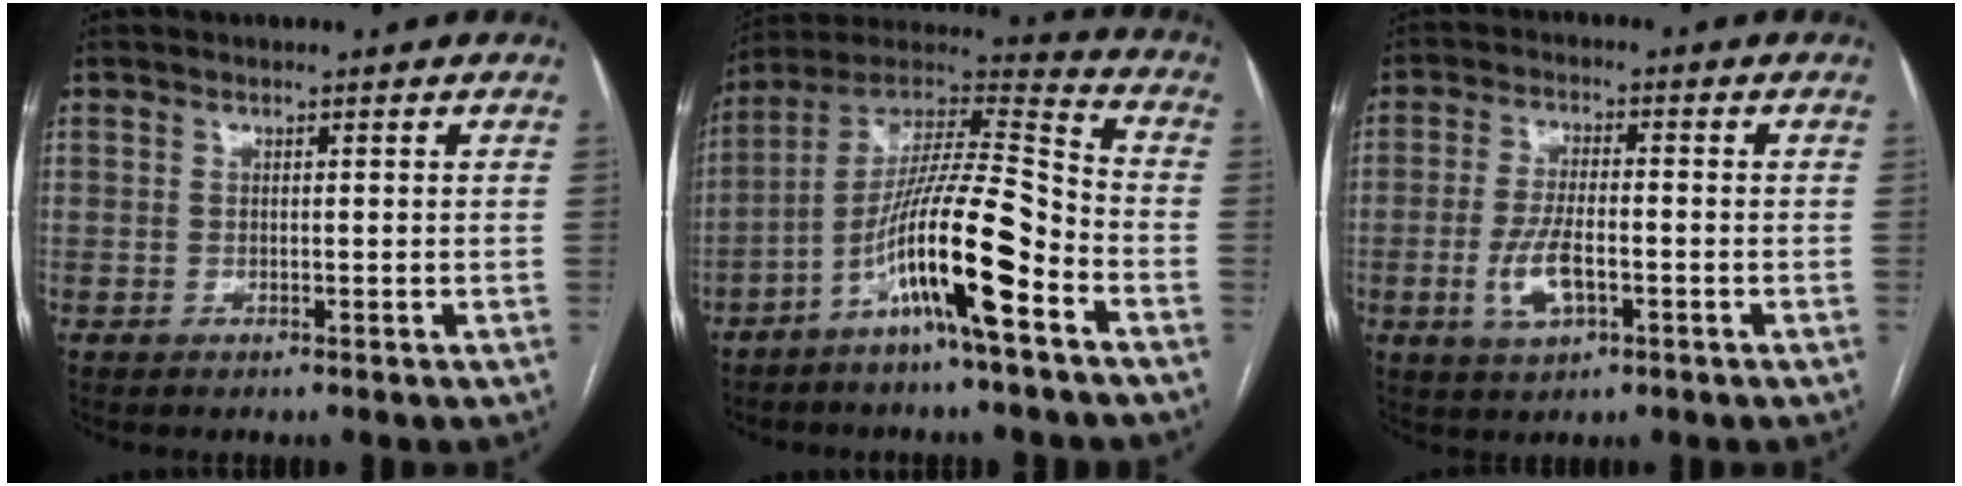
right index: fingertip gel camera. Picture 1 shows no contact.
{"total": 16.2, "force": [-7.3, 0.9, 14.5], "torque": [-0.267, 0.007, -0.131]}
{"total": 6.7, "force": [-2.0, 2.4, 5.9], "torque": [-0.124, 0.000, -0.033]}